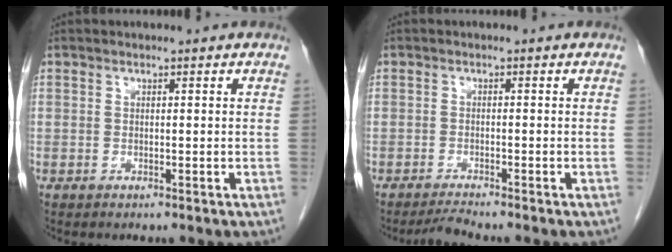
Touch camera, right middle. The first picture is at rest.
{"total": 2.1, "force": [-1.9, -0.7, 0.3], "torque": [-0.014, -0.013, -0.037]}